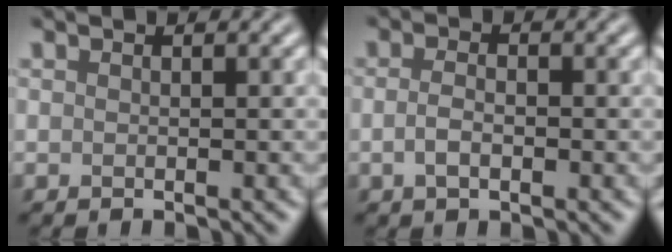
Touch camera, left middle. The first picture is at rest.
{"total": 1.9, "force": [-0.5, 1.0, 1.6], "torque": [-0.034, -0.001, -0.012]}